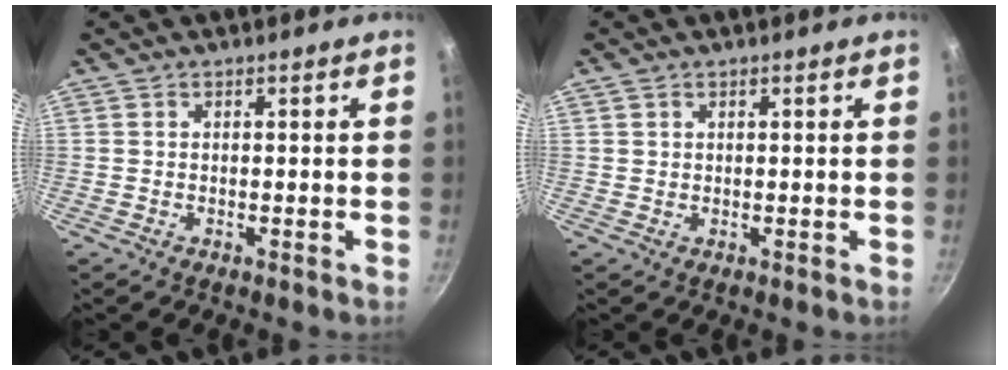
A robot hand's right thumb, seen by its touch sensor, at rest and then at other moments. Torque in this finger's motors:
{"motor_torque": [-0.24, 0.26, -0.20, 0.06, -0.01]}